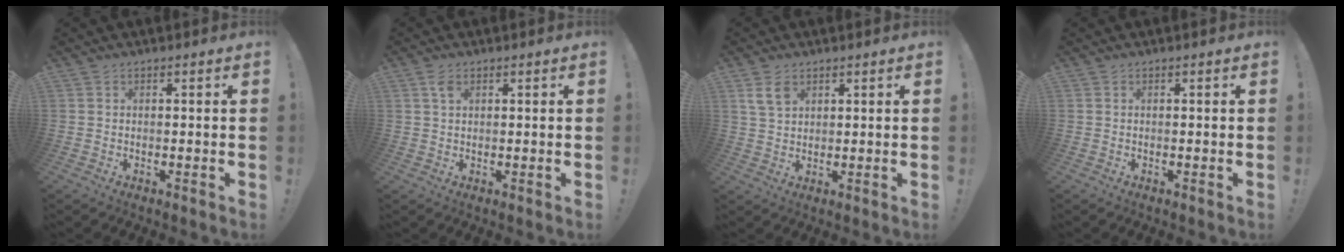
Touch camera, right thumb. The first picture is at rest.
{"total": 2.9, "force": [1.5, 1.5, 2.0], "torque": [-0.035, -0.001, 0.026]}
{"total": 5.4, "force": [2.8, 3.4, 3.2], "torque": [-0.054, -0.006, 0.054]}
{"total": 0.0}